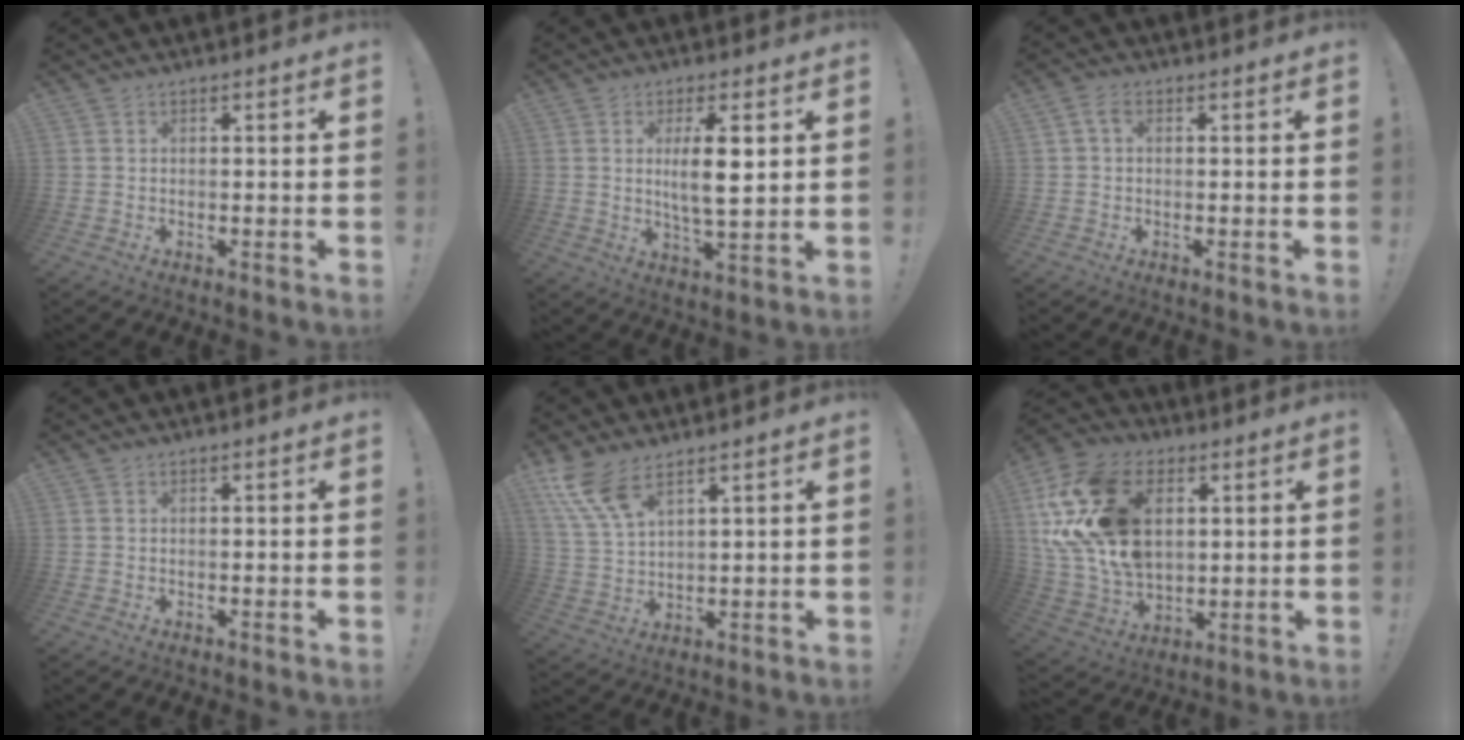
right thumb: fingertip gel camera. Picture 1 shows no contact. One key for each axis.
{"total": 9.2, "fx": 1.9, "fy": 2.3, "fz": 8.7, "tx": -0.162, "ty": -0.008, "tz": 0.024}
{"total": 2.7, "fx": 0.6, "fy": 1.6, "fz": 2.1, "tx": -0.035, "ty": 0.006, "tz": 0.010}
{"total": 0.0}
{"total": 9.5, "fx": 6.7, "fy": 3.2, "fz": 6.0, "tx": -0.132, "ty": -0.026, "tz": 0.129}
{"total": 25.3, "fx": 6.9, "fy": 17.5, "fz": 16.9, "tx": -0.324, "ty": -0.018, "tz": 0.137}